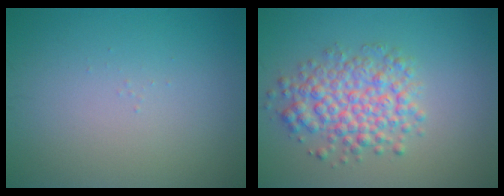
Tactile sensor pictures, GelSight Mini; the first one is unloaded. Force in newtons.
{"total": 5.0, "press": 5.0, "slide": 0.2}